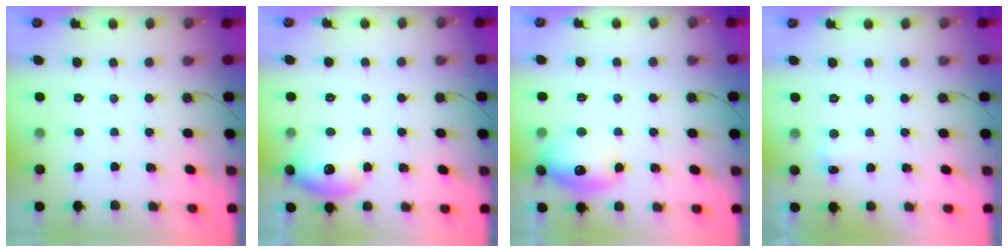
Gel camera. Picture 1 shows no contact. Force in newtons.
{"total": 10.6, "press": 10.5, "slide": 1.3}
{"total": 15.0, "press": 14.9, "slide": 1.4}
{"total": 3.9, "press": 3.7, "slide": 1.3}